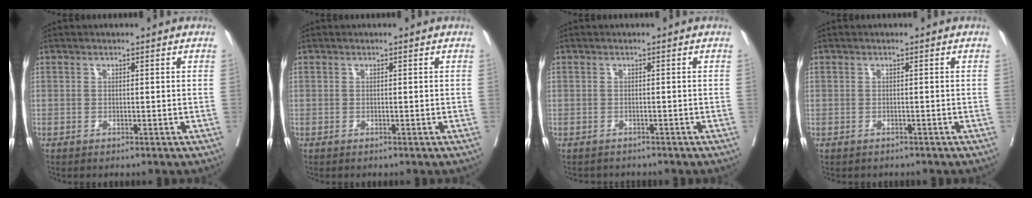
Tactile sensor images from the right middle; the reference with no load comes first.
{"total": 0.0}
{"total": 2.4, "force": [-2.1, 1.2, -0.1], "torque": [-0.004, 0.000, -0.036]}
{"total": 1.2, "force": [-0.9, 0.8, -0.1], "torque": [-0.007, 0.003, -0.015]}